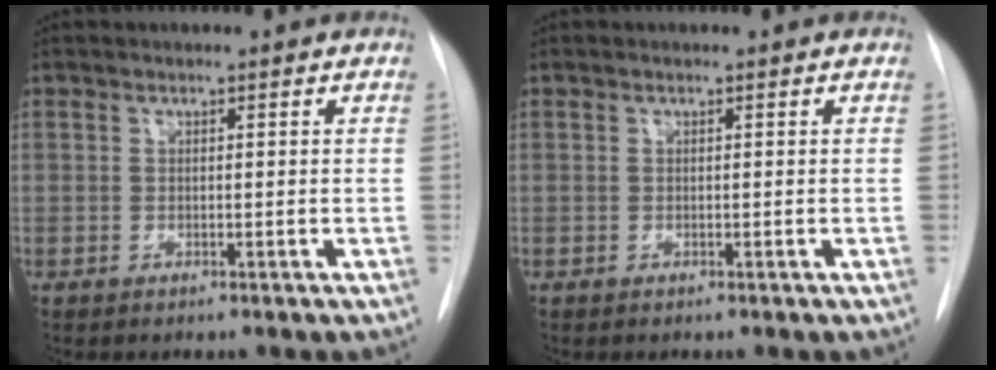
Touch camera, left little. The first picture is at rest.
{"total": 0.0}